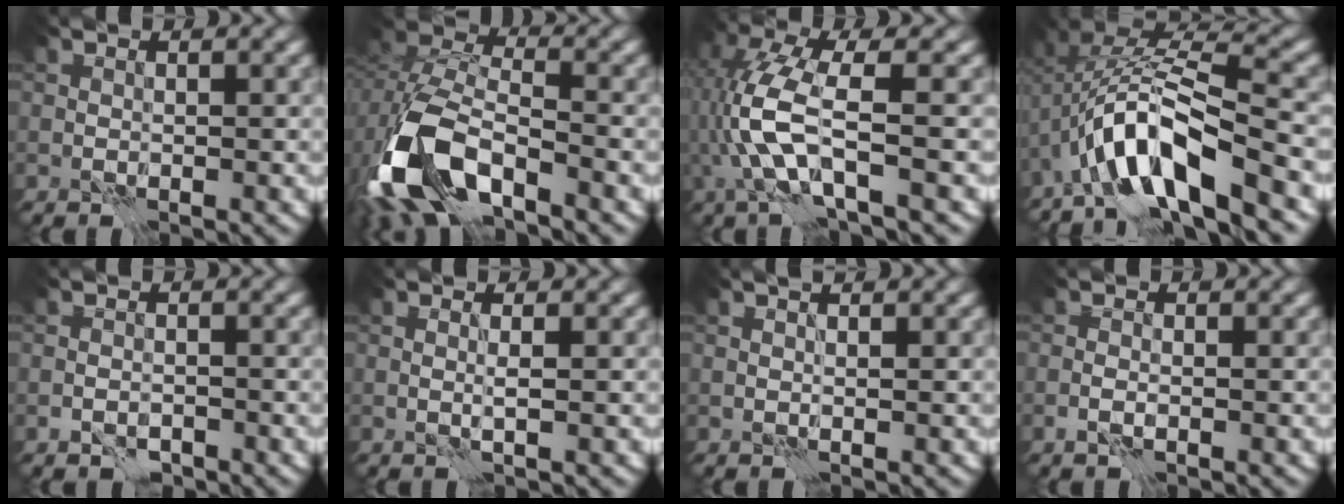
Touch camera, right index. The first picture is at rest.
{"total": 10.6, "force": [-6.0, 5.0, 7.2], "torque": [-0.153, -0.010, -0.118]}
{"total": 6.6, "force": [-1.3, 1.8, 6.2], "torque": [-0.162, 0.010, -0.032]}
{"total": 9.3, "force": [-4.3, 2.9, 7.7], "torque": [-0.132, 0.020, -0.083]}
{"total": 0.6, "force": [-0.5, 0.2, 0.3], "torque": [-0.002, 0.003, -0.009]}
{"total": 0.7, "force": [0.1, -0.5, 0.5], "torque": [-0.009, 0.004, -0.003]}
{"total": 1.3, "force": [1.1, -0.3, 0.6], "torque": [-0.003, 0.000, 0.008]}
{"total": 0.8, "force": [-0.5, 0.2, 0.6], "torque": [-0.010, 0.000, -0.009]}